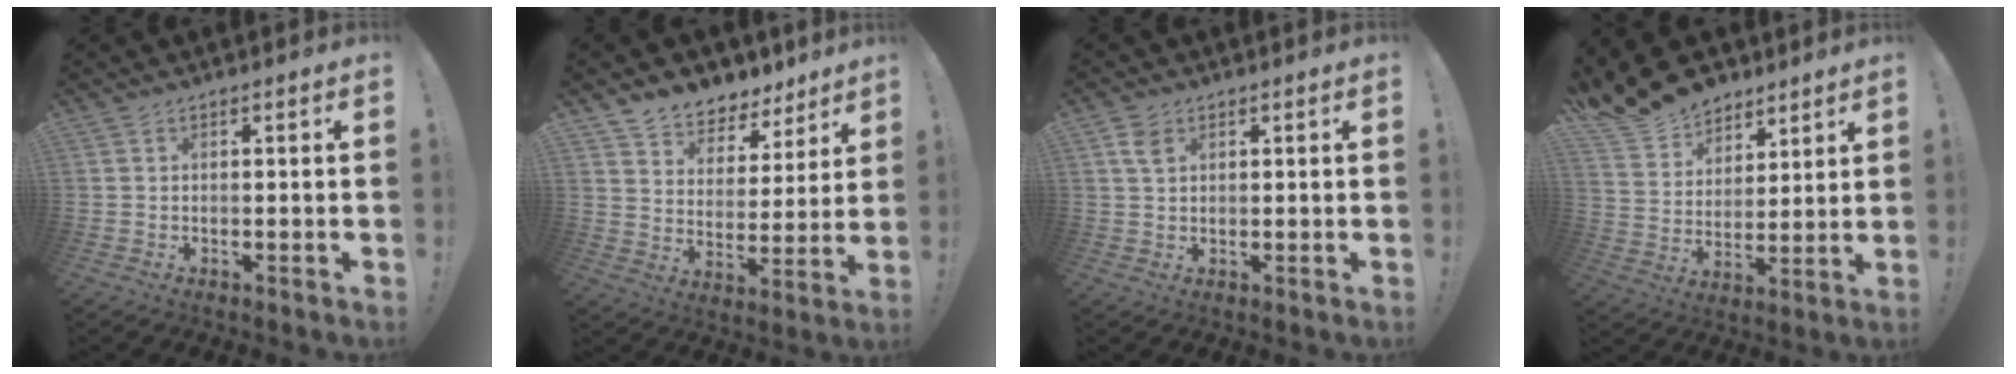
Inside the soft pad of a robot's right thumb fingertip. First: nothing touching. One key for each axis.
{"total": 7.8, "fx": 6.3, "fy": 4.4, "fz": 1.0, "tx": -0.016, "ty": -0.057, "tz": 0.121}
{"total": 3.8, "fx": 1.9, "fy": 2.2, "fz": 2.4, "tx": -0.036, "ty": -0.004, "tz": 0.034}
{"total": 14.8, "fx": 12.6, "fy": 7.2, "fz": 2.6, "tx": -0.072, "ty": -0.097, "tz": 0.239}